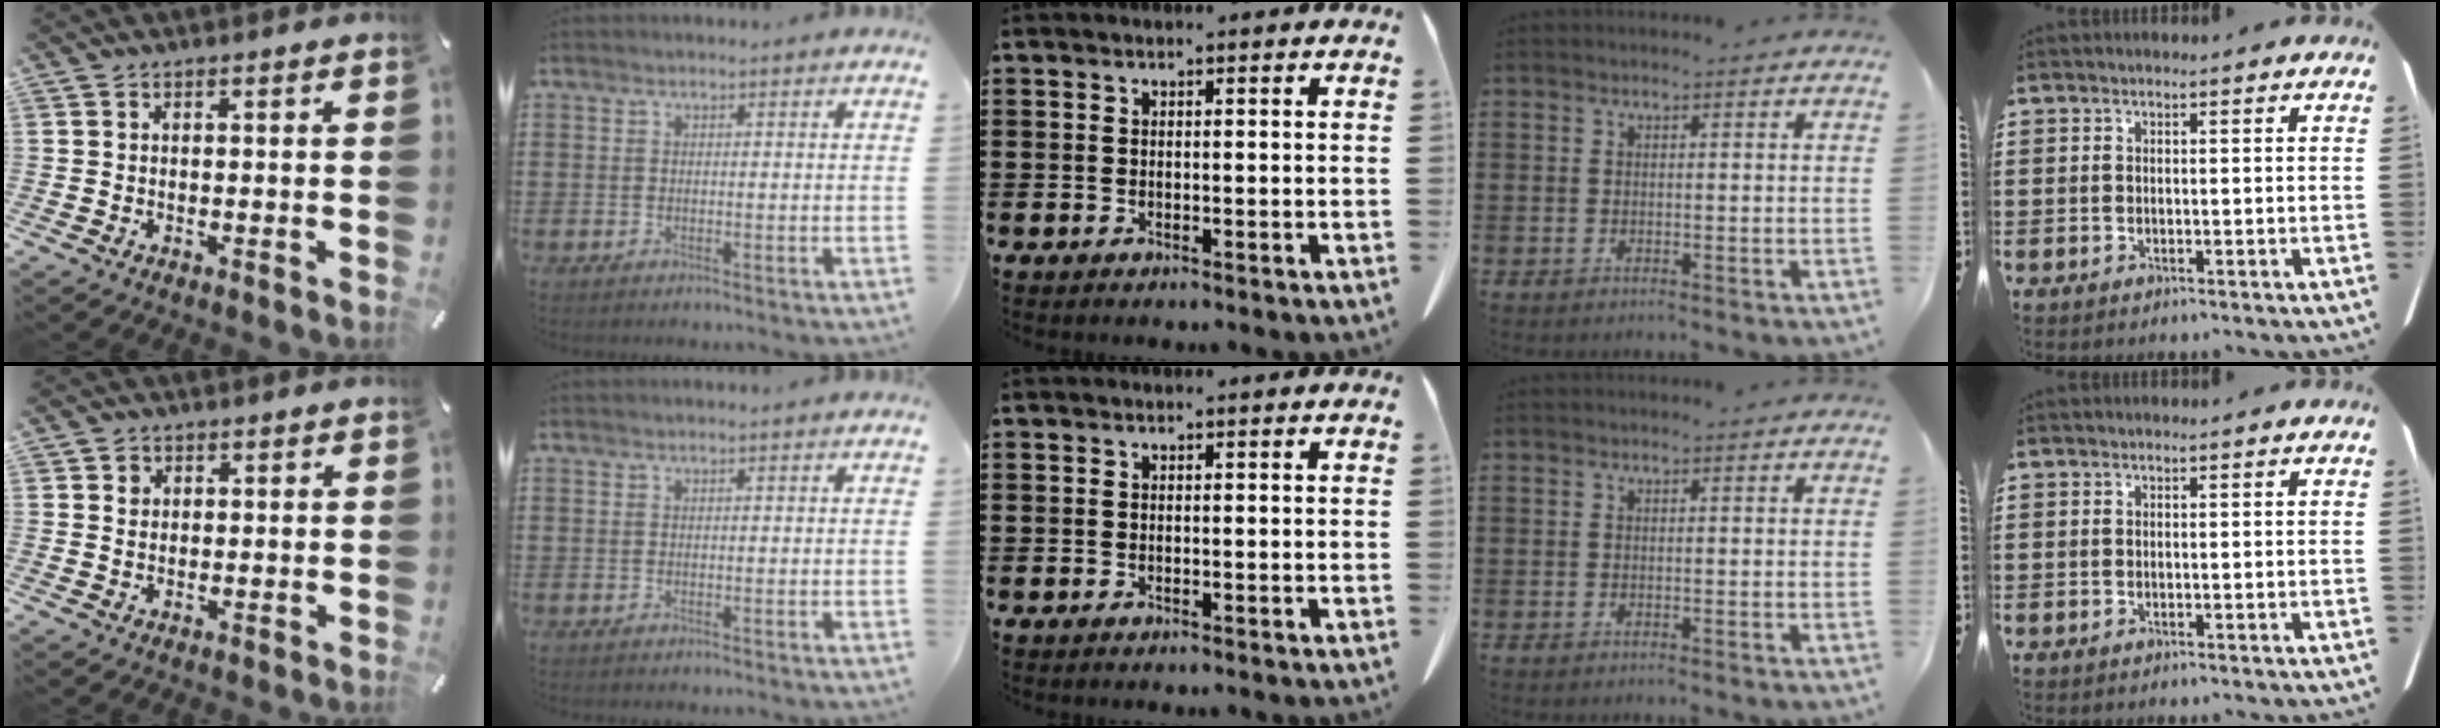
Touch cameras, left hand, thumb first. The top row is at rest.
{"thumb": {"total": 1.9, "force": [0.4, 1.8, 0.3], "torque": [-0.001, 0.001, 0.004]}}